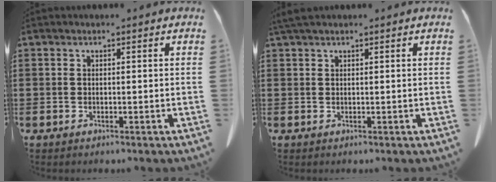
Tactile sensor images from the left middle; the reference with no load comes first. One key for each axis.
{"total": 1.4, "fx": 1.0, "fy": 0.2, "fz": 0.9, "tx": -0.020, "ty": 0.003, "tz": 0.019}